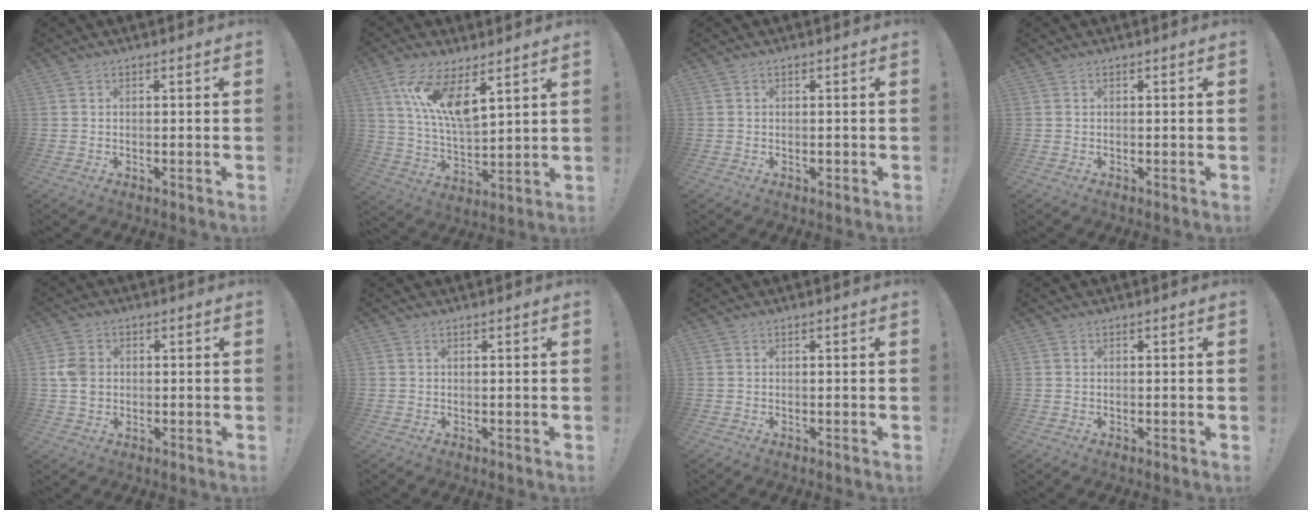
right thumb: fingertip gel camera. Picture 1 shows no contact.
{"total": 13.3, "force": [7.8, 4.3, 10.0], "torque": [-0.196, -0.038, 0.137]}
{"total": 0.7, "force": [-0.3, 0.4, 0.5], "torque": [0.003, -0.002, -0.006]}
{"total": 0.0}
{"total": 5.9, "force": [0.2, 4.9, 3.3], "torque": [-0.060, 0.006, 0.005]}
{"total": 0.0}
{"total": 0.0}
{"total": 0.0}